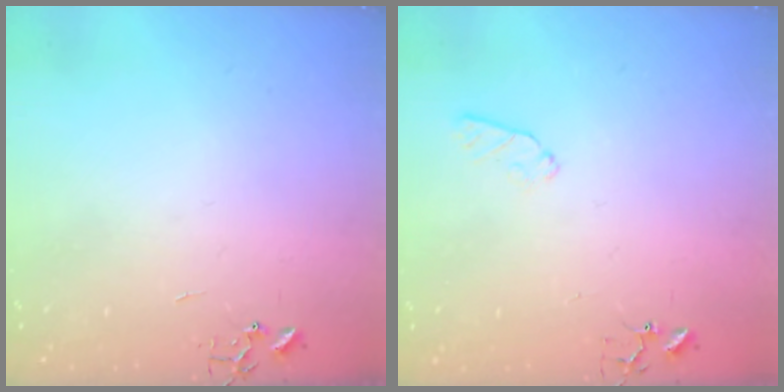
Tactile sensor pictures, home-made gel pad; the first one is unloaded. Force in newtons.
{"total": 5.3, "press": 5.2, "slide": 0.7}